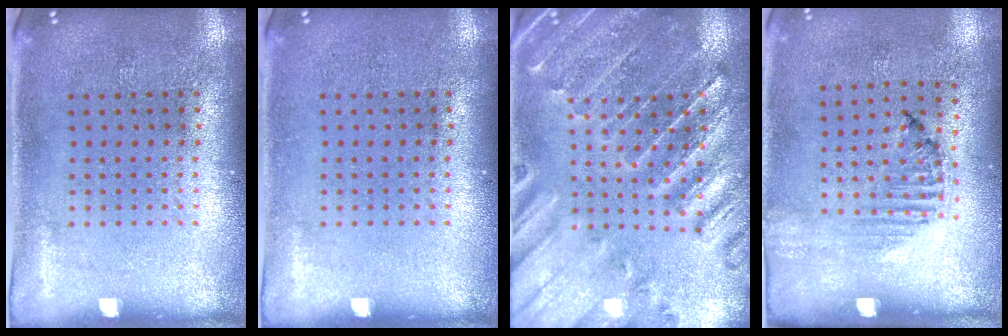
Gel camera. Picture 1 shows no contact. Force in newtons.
{"total": 0.0}
{"total": 1.6, "press": 1.6, "slide": 0.3}
{"total": 1.3, "press": 1.2, "slide": 0.4}